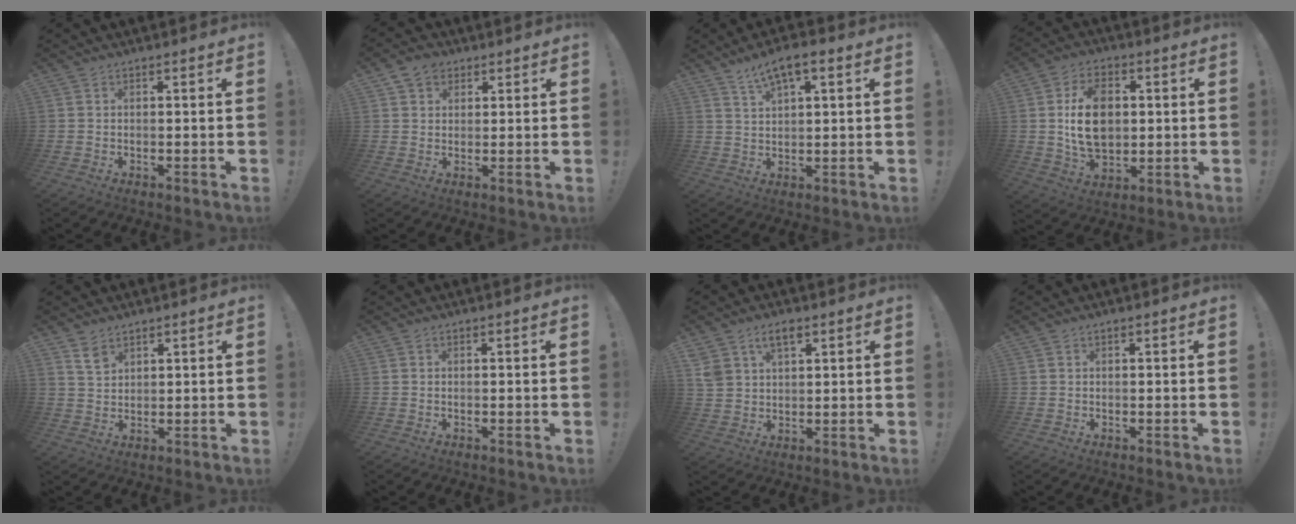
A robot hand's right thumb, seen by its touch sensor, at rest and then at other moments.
{"total": 5.1, "force": [2.9, 3.8, 1.9], "torque": [-0.033, -0.005, 0.055]}
{"total": 6.8, "force": [3.9, 2.3, 5.1], "torque": [-0.087, -0.011, 0.069]}
{"total": 15.0, "force": [1.5, 10.4, 10.7], "torque": [-0.178, 0.005, 0.027]}
{"total": 4.8, "force": [3.4, 2.8, 1.9], "torque": [-0.023, -0.021, 0.062]}
{"total": 0.0}
{"total": 6.4, "force": [3.5, 4.0, 3.5], "torque": [-0.064, -0.005, 0.066]}
{"total": 0.0}